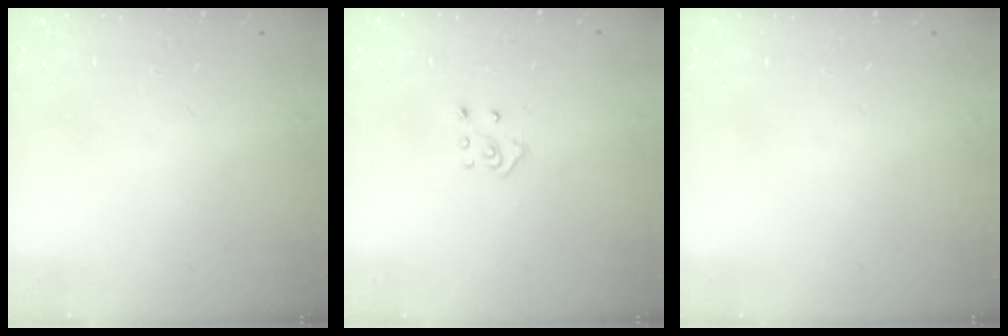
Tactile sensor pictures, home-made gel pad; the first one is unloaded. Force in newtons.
{"total": 3.9, "press": 3.8, "slide": 0.3}
{"total": 0.0}